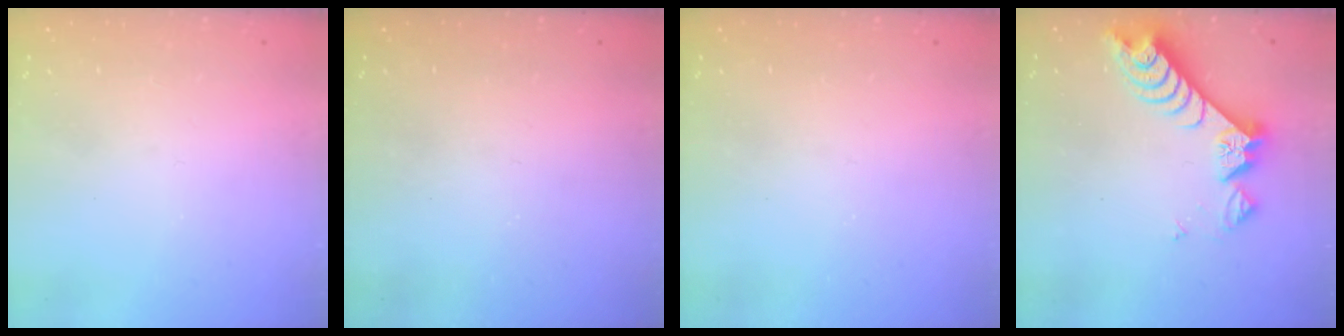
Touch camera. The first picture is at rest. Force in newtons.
{"total": 0.0}
{"total": 0.0}
{"total": 8.5, "press": 8.4, "slide": 0.8}